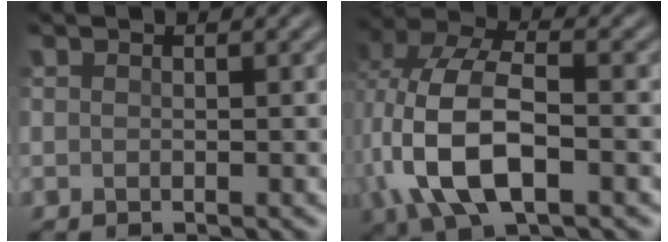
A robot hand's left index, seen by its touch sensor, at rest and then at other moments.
{"total": 9.6, "force": [-1.8, 5.0, 8.1], "torque": [-0.174, 0.007, -0.041]}